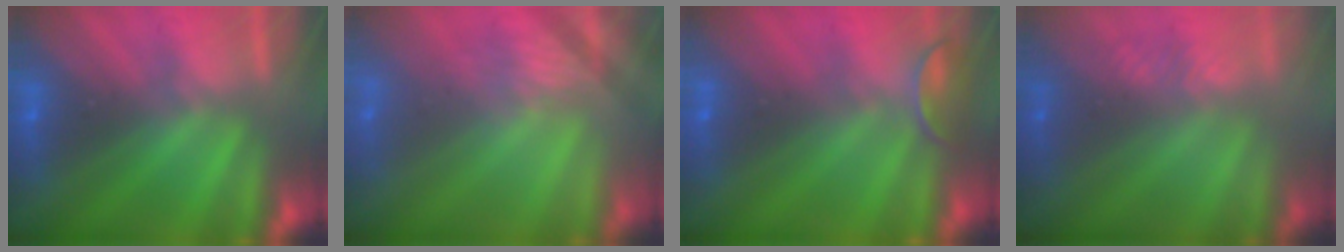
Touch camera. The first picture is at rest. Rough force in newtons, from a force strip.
{"total": 2.3}
{"total": 2.4}
{"total": 2.9}